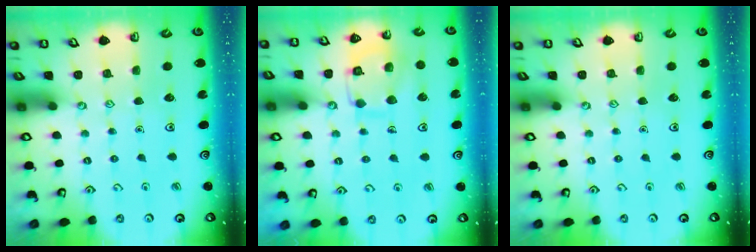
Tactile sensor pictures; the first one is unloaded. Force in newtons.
{"total": 11.2, "press": 11.2, "slide": 0.6}
{"total": 0.0}